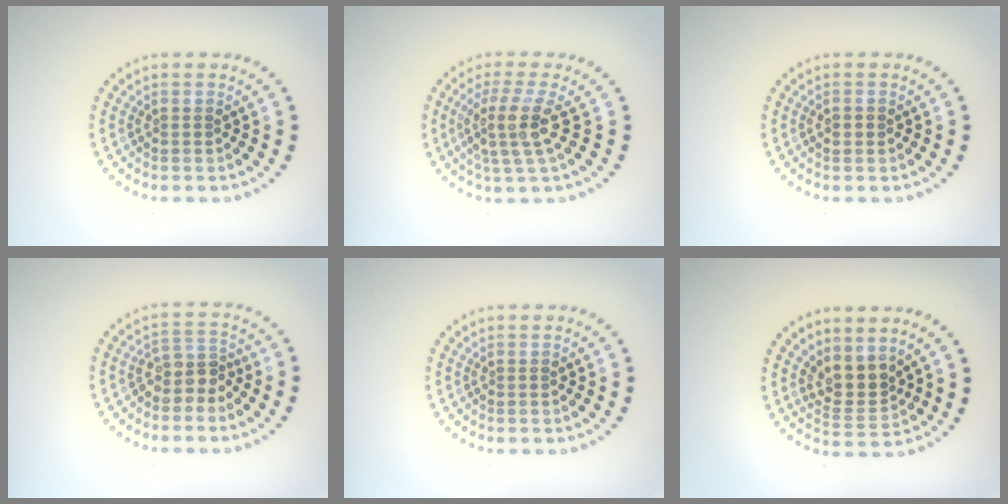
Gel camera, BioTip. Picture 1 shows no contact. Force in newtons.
{"total": 3.7, "press": 2.8, "slide": 2.5}
{"total": 1.1, "press": 1.1, "slide": 0.0}
{"total": 2.5, "press": 2.0, "slide": 1.5}
{"total": 0.0}
{"total": 2.9, "press": 2.3, "slide": 1.8}